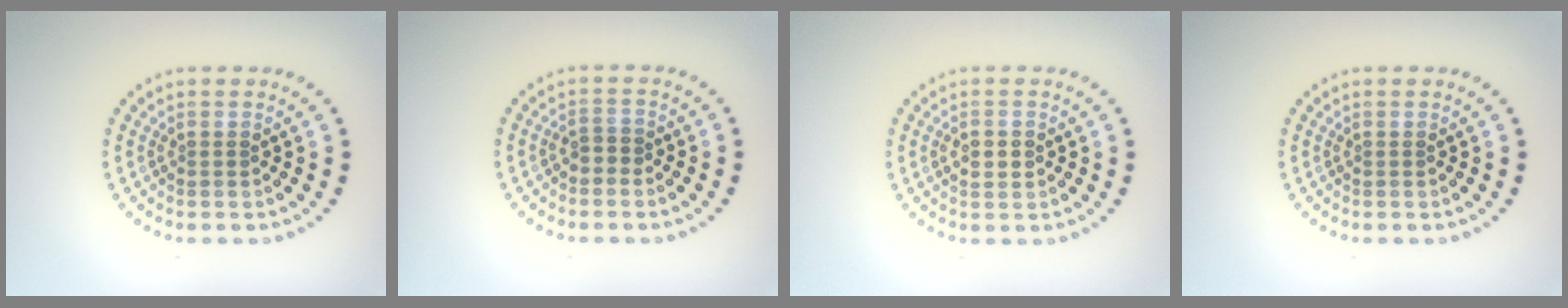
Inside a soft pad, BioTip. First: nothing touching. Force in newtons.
{"total": 1.1, "press": 1.0, "slide": 0.5}
{"total": 2.2, "press": 2.2, "slide": 0.1}
{"total": 0.0}